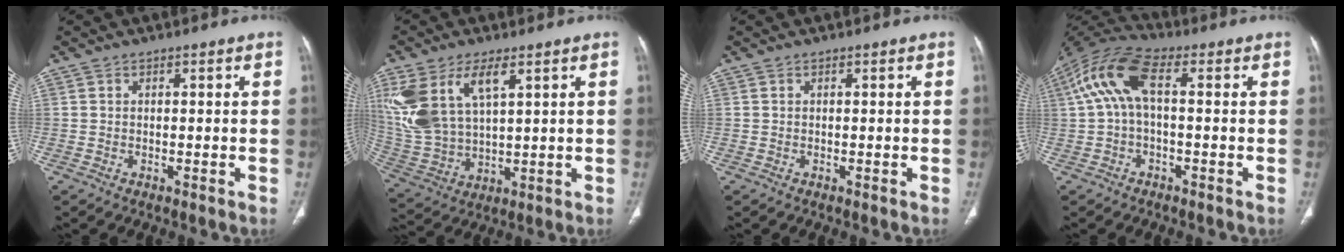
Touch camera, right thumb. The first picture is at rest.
{"total": 15.8, "force": [6.6, 7.9, 11.9], "torque": [-0.260, -0.012, 0.146]}
{"total": 0.0}
{"total": 10.8, "force": [1.0, 4.7, 9.7], "torque": [-0.216, 0.042, 0.012]}